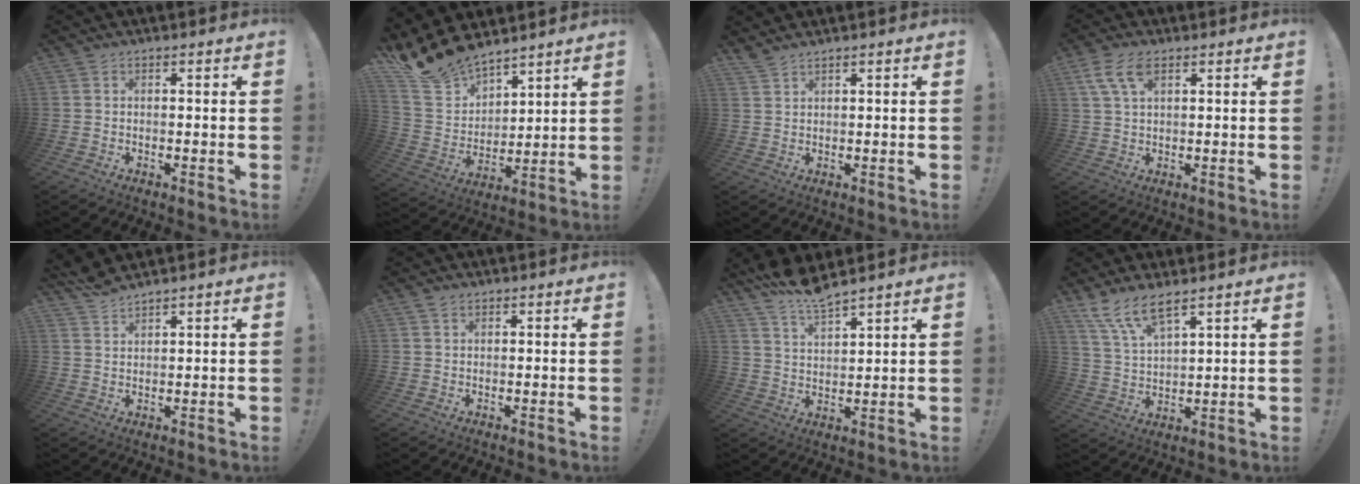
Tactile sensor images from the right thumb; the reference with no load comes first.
{"total": 14.6, "force": [13.1, 5.5, 3.3], "torque": [-0.090, -0.098, 0.248]}
{"total": 2.4, "force": [2.3, 0.1, 0.7], "torque": [-0.016, -0.013, 0.043]}
{"total": 7.3, "force": [3.5, 3.6, 5.3], "torque": [-0.105, -0.004, 0.065]}
{"total": 4.1, "force": [3.9, -0.1, 1.1], "torque": [-0.030, -0.021, 0.073]}
{"total": 1.1, "force": [0.8, 0.6, 0.4], "torque": [-0.003, -0.002, 0.014]}
{"total": 8.2, "force": [7.8, 0.5, 2.7], "torque": [-0.058, -0.052, 0.142]}
{"total": 9.1, "force": [6.9, 2.2, 5.4], "torque": [-0.116, -0.029, 0.133]}